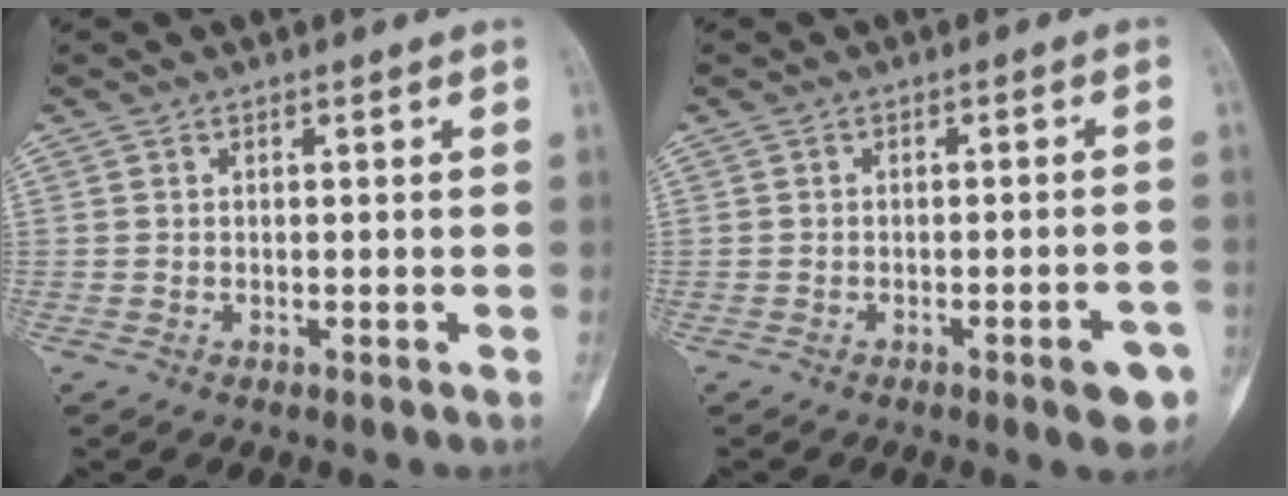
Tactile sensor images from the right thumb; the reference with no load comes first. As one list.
[{"total": 5.3, "force": [-2.7, 1.2, 4.4], "torque": [-0.042, 0.012, -0.031]}]